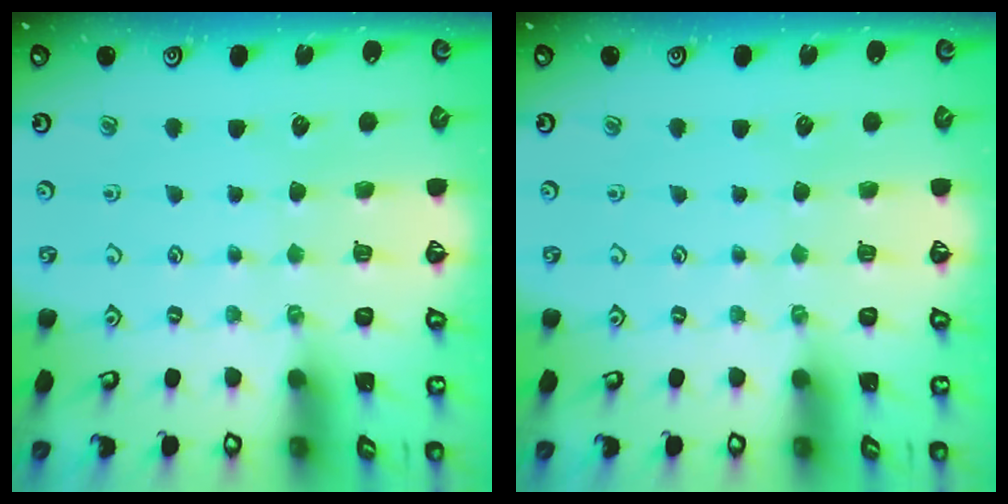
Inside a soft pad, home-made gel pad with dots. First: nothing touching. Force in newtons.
{"total": 0.0}